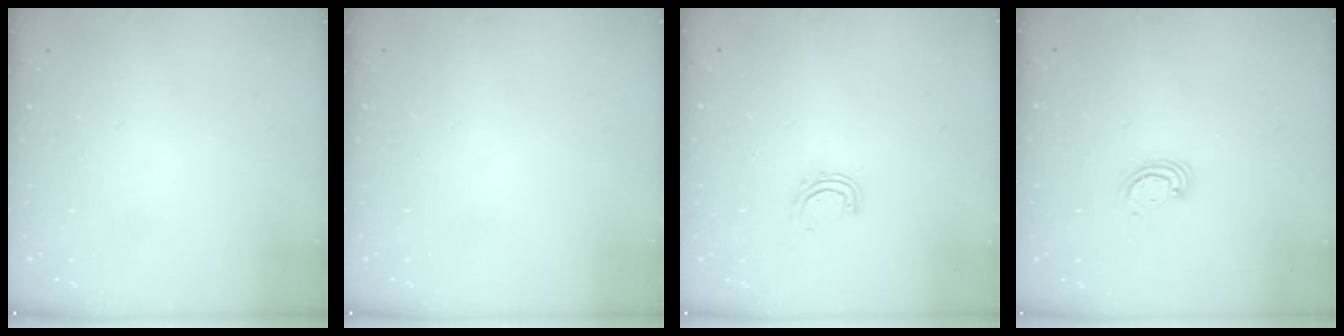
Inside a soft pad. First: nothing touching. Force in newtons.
{"total": 0.0}
{"total": 6.1, "press": 5.9, "slide": 1.4}
{"total": 3.7, "press": 3.7, "slide": 0.4}